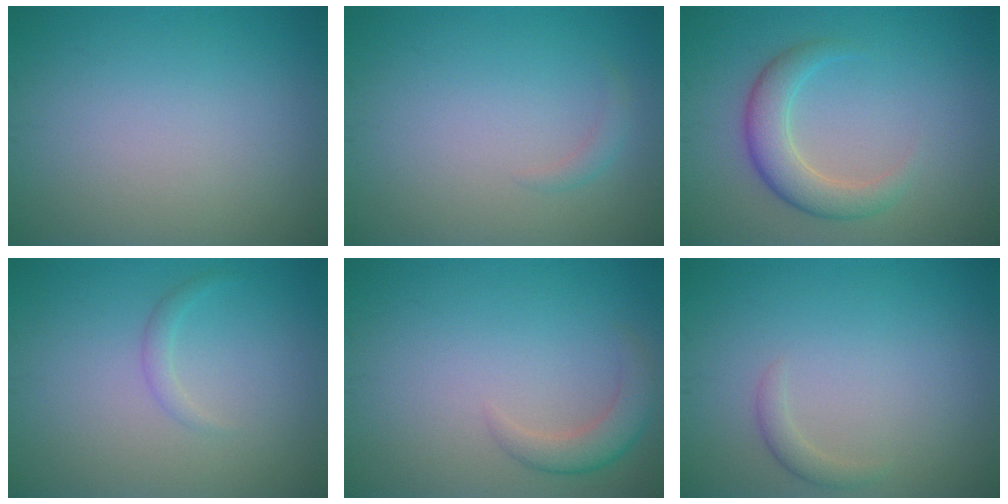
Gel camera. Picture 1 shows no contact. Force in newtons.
{"total": 0.9, "press": 0.9, "slide": 0.1}
{"total": 3.1, "press": 3.1, "slide": 0.2}
{"total": 1.0, "press": 1.0, "slide": 0.1}
{"total": 2.6, "press": 2.6, "slide": 0.3}
{"total": 1.1, "press": 1.1, "slide": 0.0}